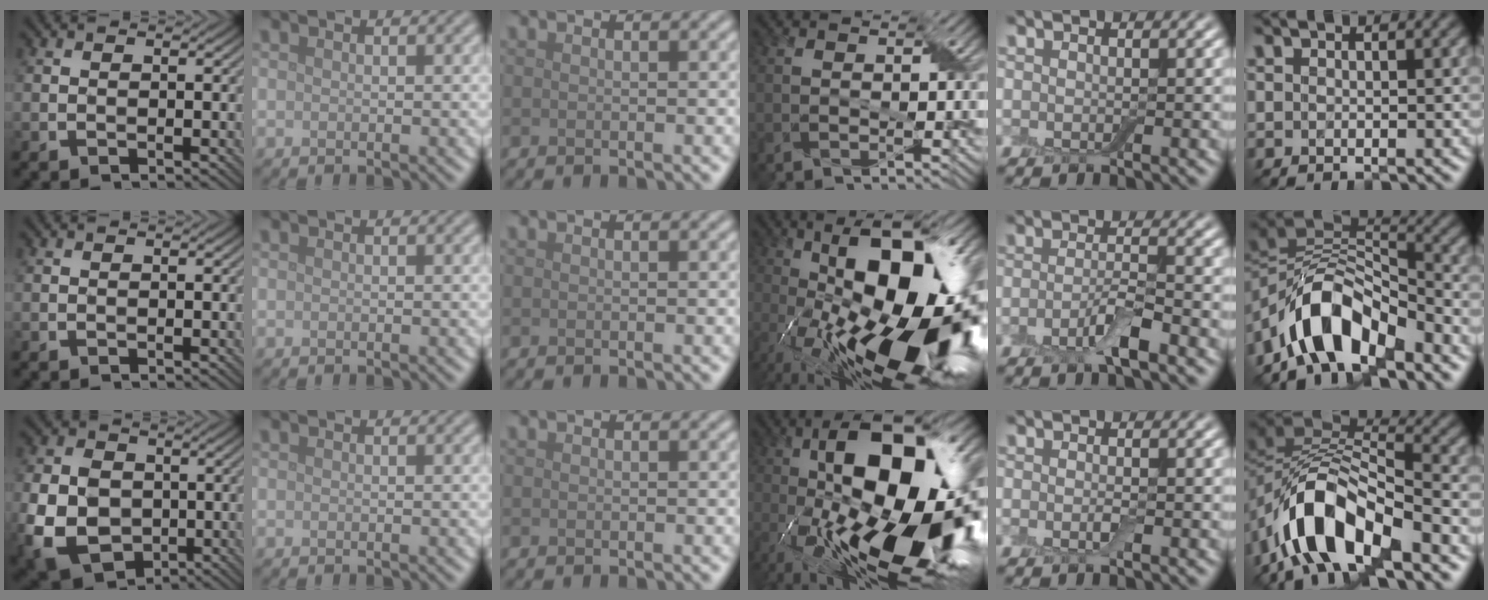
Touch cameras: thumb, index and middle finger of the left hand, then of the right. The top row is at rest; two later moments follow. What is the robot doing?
{"motion": "wrap", "object": "adhesive wrap"}